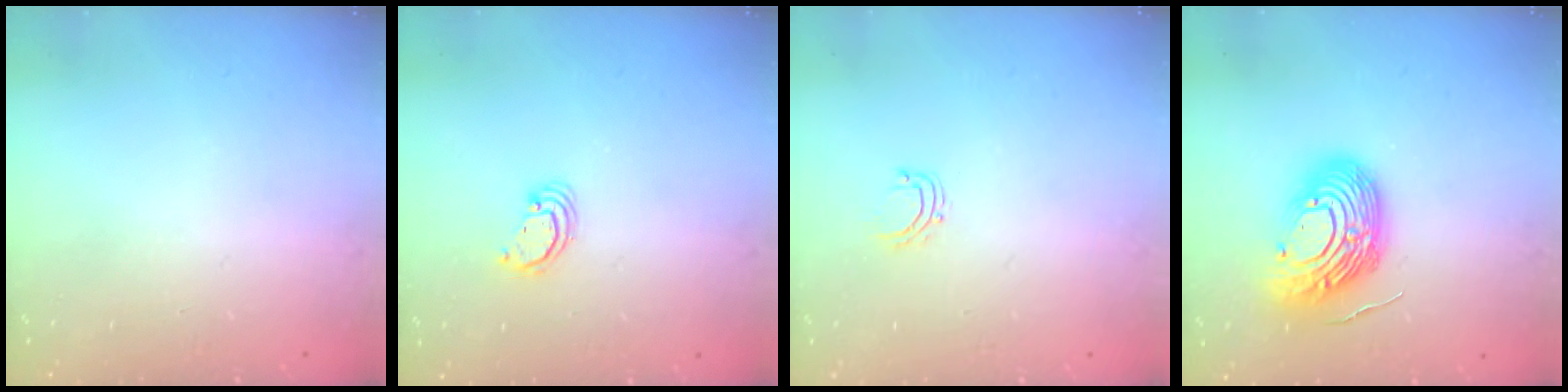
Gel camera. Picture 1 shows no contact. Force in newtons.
{"total": 2.3, "press": 2.3, "slide": 0.3}
{"total": 4.4, "press": 4.4, "slide": 0.3}
{"total": 14.4, "press": 14.3, "slide": 2.2}